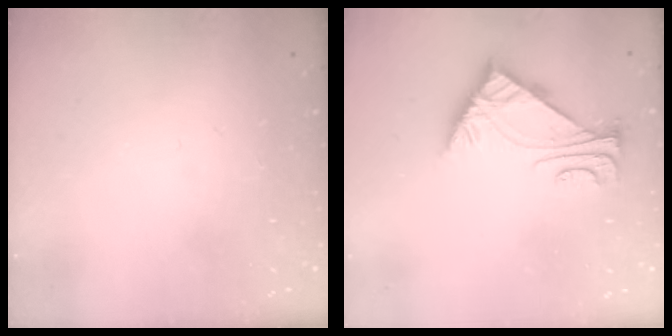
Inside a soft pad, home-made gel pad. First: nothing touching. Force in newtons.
{"total": 6.0, "press": 5.9, "slide": 1.0}